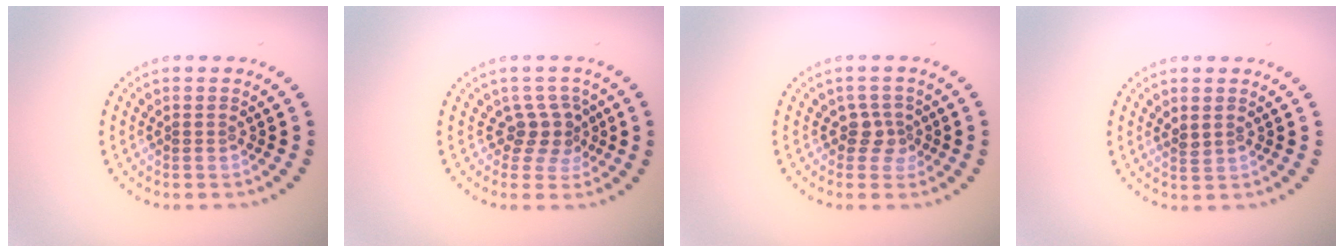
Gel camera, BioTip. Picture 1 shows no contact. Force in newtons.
{"total": 2.6, "press": 1.9, "slide": 1.9}
{"total": 1.8, "press": 1.3, "slide": 1.2}
{"total": 0.9, "press": 0.8, "slide": 0.5}